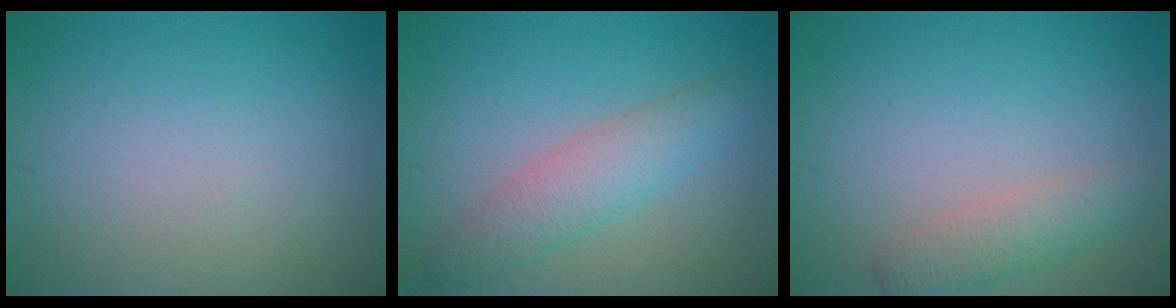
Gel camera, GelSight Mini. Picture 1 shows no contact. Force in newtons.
{"total": 3.9, "press": 3.9, "slide": 0.1}
{"total": 2.6, "press": 2.6, "slide": 0.1}